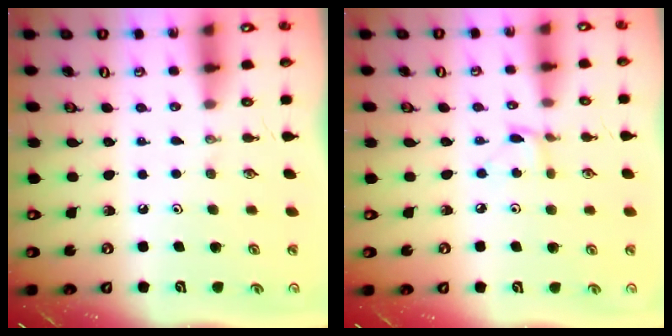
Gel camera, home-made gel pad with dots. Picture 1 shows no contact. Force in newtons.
{"total": 2.9, "press": 2.9, "slide": 0.4}